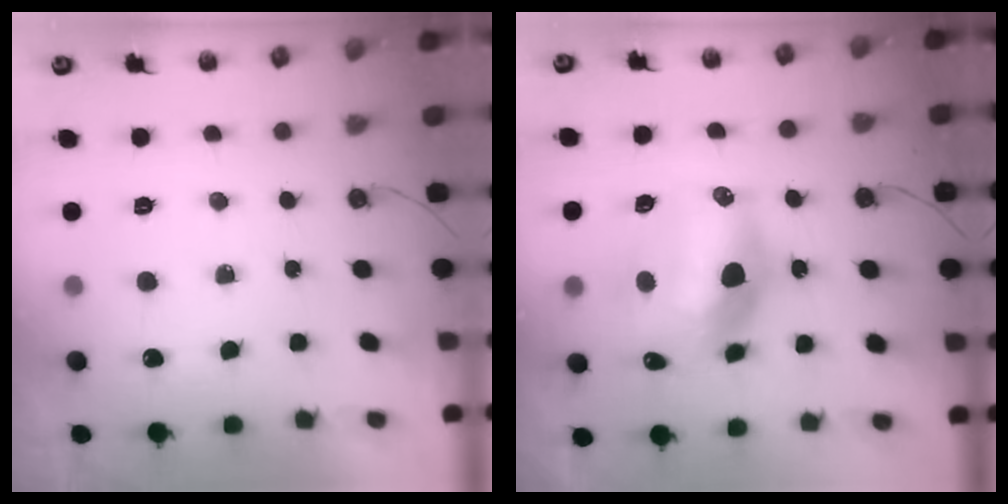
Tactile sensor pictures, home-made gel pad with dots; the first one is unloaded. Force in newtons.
{"total": 18.2, "press": 17.6, "slide": 4.5}